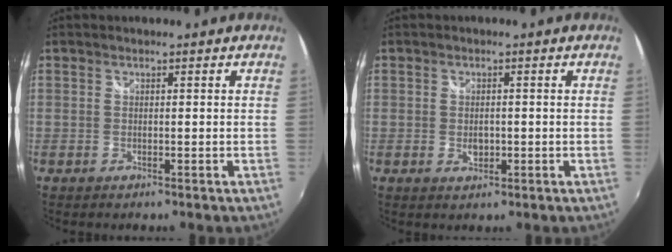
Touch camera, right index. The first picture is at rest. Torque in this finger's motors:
{"motor_torque": [0.15, 0.15, 0.11, 0.02]}